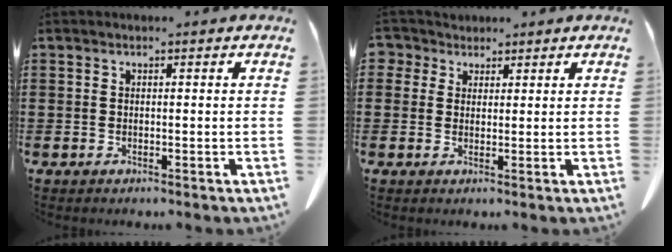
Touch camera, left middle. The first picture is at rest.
{"total": 3.0, "force": [1.9, 2.2, 0.4], "torque": [-0.014, 0.008, 0.034]}